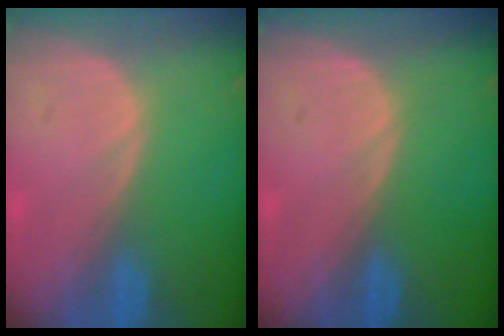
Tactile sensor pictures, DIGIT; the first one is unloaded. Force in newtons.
{"total": 0.0}